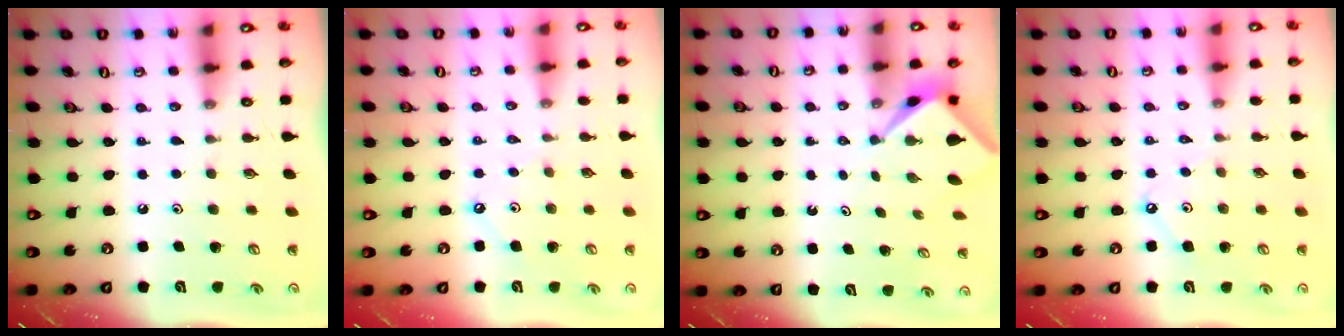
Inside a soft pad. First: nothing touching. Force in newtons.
{"total": 3.0, "press": 2.9, "slide": 0.4}
{"total": 2.2, "press": 2.1, "slide": 0.2}
{"total": 3.1, "press": 3.1, "slide": 0.4}